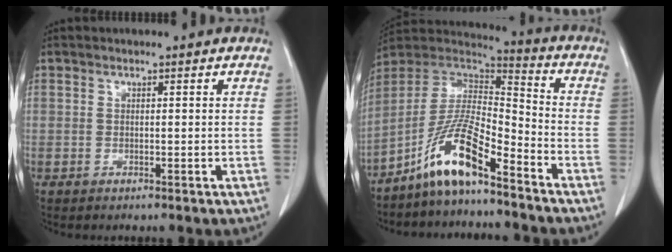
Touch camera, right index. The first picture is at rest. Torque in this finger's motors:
{"motor_torque": [1.14, -0.93, 0.41, 0.21]}